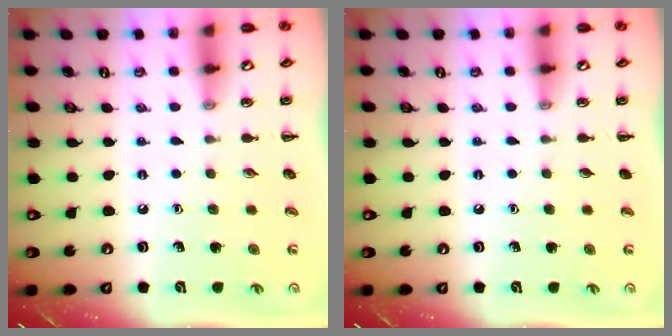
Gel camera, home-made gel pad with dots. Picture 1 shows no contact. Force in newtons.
{"total": 0.0}